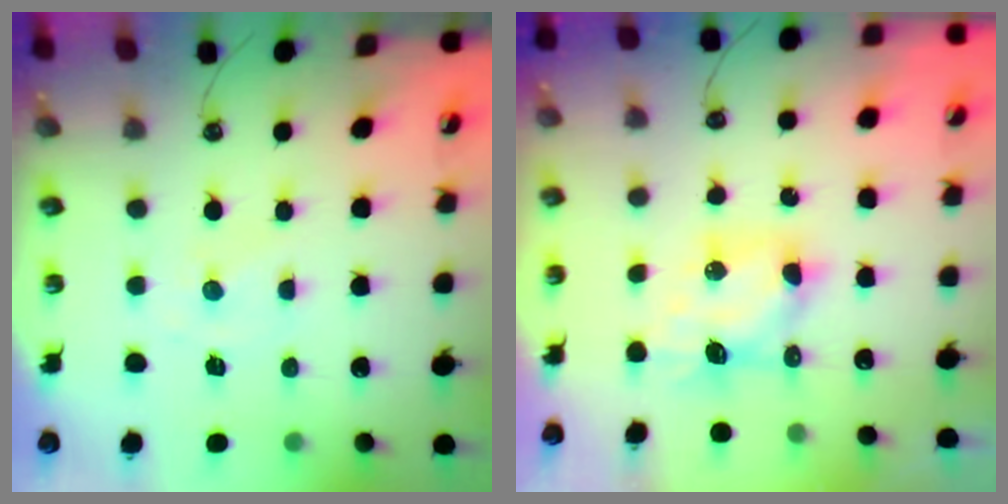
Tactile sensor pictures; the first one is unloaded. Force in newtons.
{"total": 6.3, "press": 6.3, "slide": 0.3}